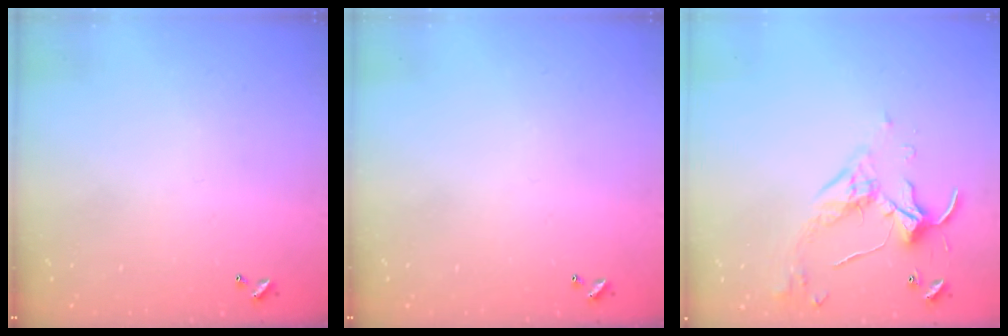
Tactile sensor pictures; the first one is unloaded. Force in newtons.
{"total": 0.0}
{"total": 3.7, "press": 3.7, "slide": 0.5}